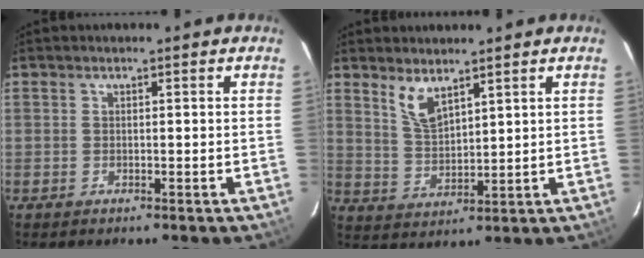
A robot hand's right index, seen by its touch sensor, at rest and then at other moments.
{"total": 5.7, "force": [4.0, 1.9, 3.6], "torque": [-0.068, -0.004, 0.086]}